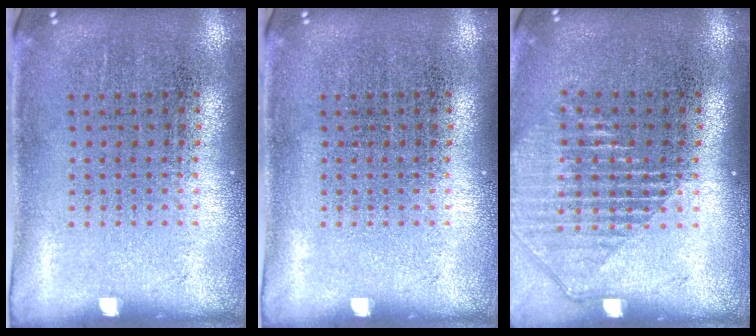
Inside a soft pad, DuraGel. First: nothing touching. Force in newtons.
{"total": 0.0}
{"total": 1.3, "press": 1.2, "slide": 0.6}